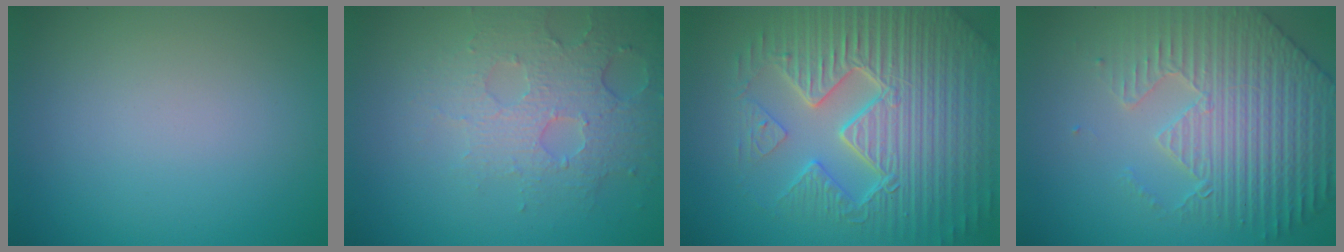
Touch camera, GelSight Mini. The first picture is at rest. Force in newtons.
{"total": 3.8, "press": 3.8, "slide": 0.7}
{"total": 9.5, "press": 6.8, "slide": 6.7}
{"total": 5.9, "press": 5.4, "slide": 2.5}